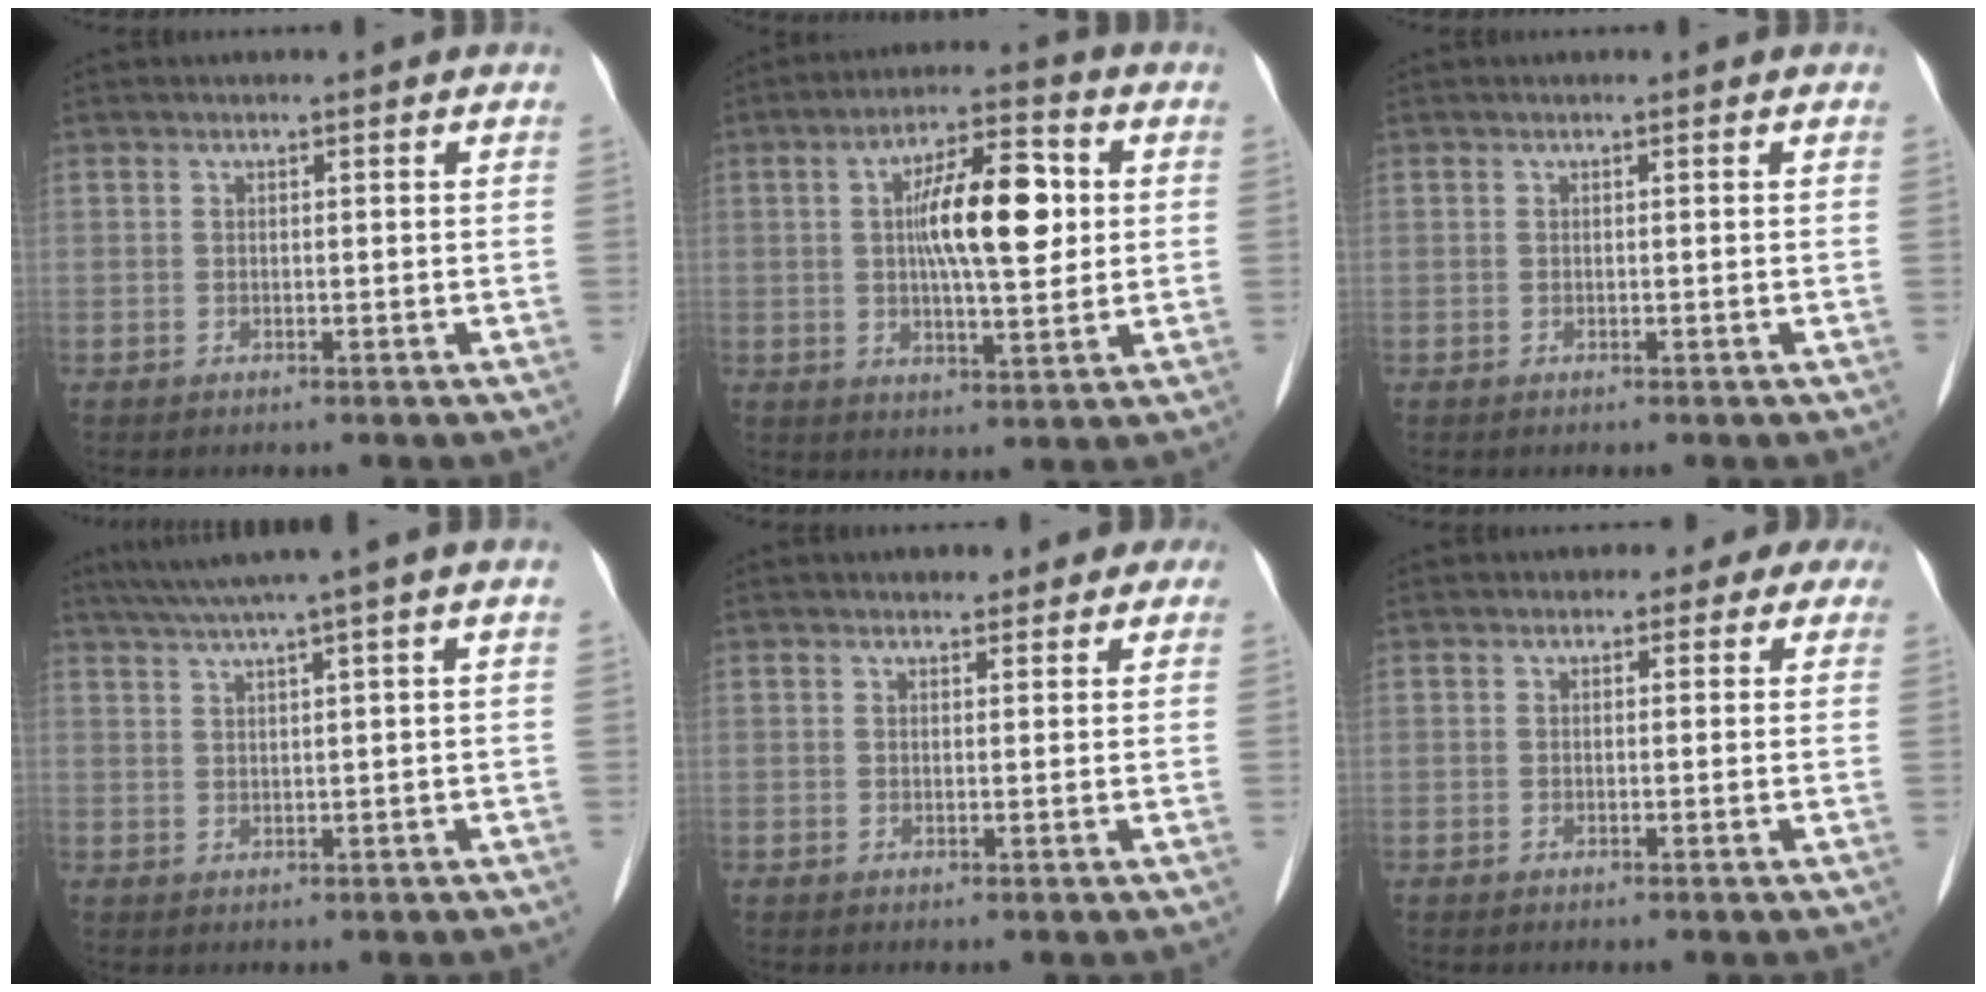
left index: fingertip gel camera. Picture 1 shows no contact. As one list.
[{"total": 11.6, "force": [1.8, 3.4, 11.0], "torque": [-0.189, 0.021, 0.027]}, {"total": 0.0}, {"total": 5.7, "force": [4.1, -1.7, 3.5], "torque": [-0.059, 0.019, 0.075]}, {"total": 3.9, "force": [3.1, 2.0, 1.4], "torque": [-0.003, 0.011, 0.030]}, {"total": 3.9, "force": [2.9, 2.6, 0.5], "torque": [0.012, 0.002, 0.015]}]